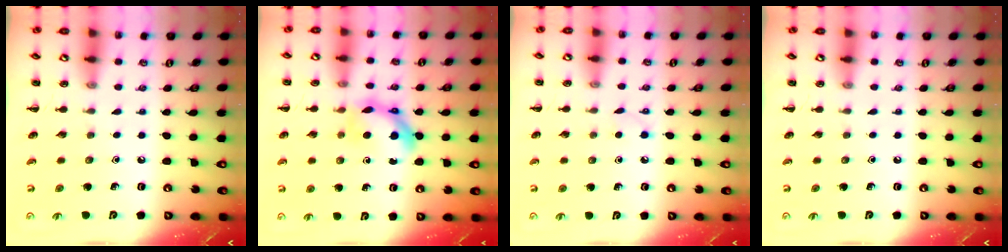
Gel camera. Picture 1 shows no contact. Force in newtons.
{"total": 8.2, "press": 8.1, "slide": 1.2}
{"total": 2.2, "press": 2.0, "slide": 0.8}
{"total": 0.0}